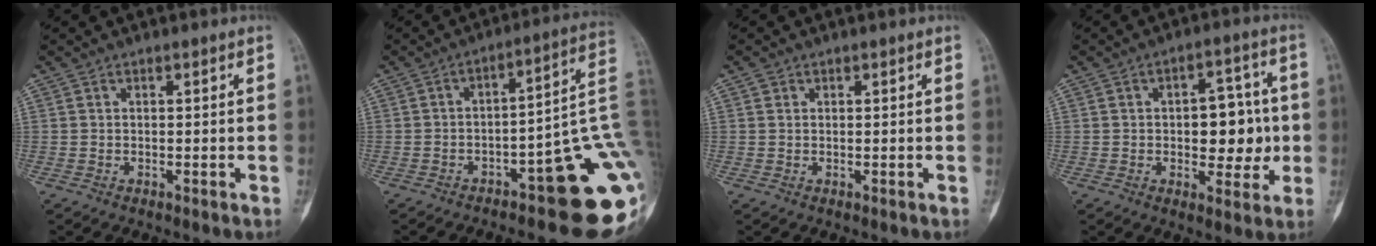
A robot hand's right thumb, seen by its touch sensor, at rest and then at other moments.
{"total": 19.7, "force": [-5.9, 4.8, 18.2], "torque": [-0.169, 0.041, -0.068]}
{"total": 0.6, "force": [0.2, 0.5, 0.2], "torque": [-0.002, 0.001, 0.003]}
{"total": 11.4, "force": [-0.4, 6.6, 9.3], "torque": [-0.082, 0.016, -0.002]}